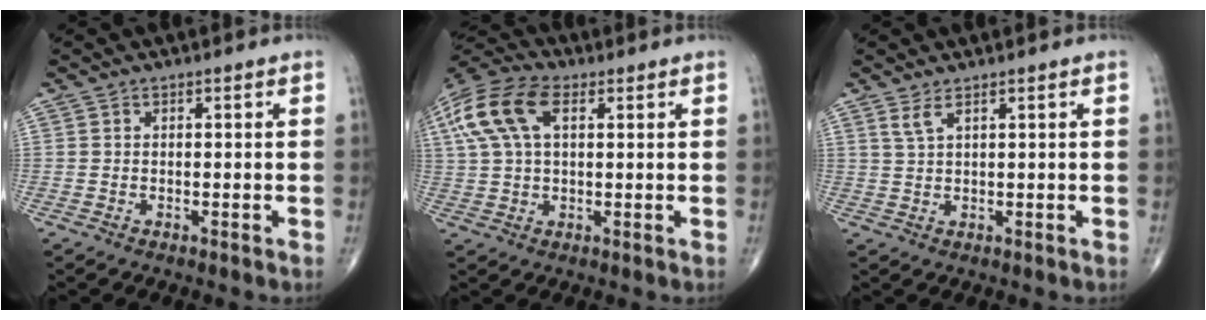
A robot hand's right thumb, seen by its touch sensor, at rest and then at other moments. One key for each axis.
{"total": 13.5, "fx": 4.3, "fy": 7.2, "fz": 10.5, "tx": -0.229, "ty": 0.025, "tz": 0.078}
{"total": 2.1, "fx": 1.4, "fy": 0.4, "fz": 1.5, "tx": -0.039, "ty": -0.003, "tz": 0.035}